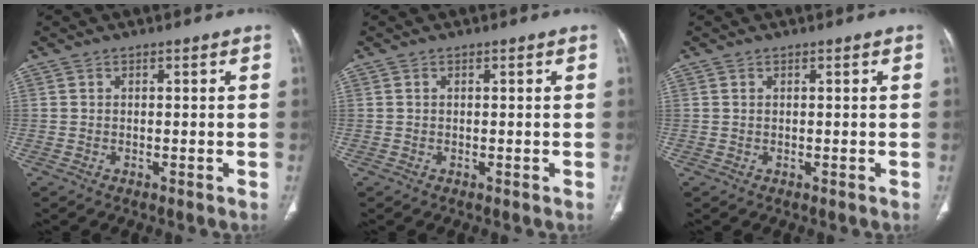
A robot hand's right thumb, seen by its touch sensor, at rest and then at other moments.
{"total": 0.0}
{"total": 0.0}